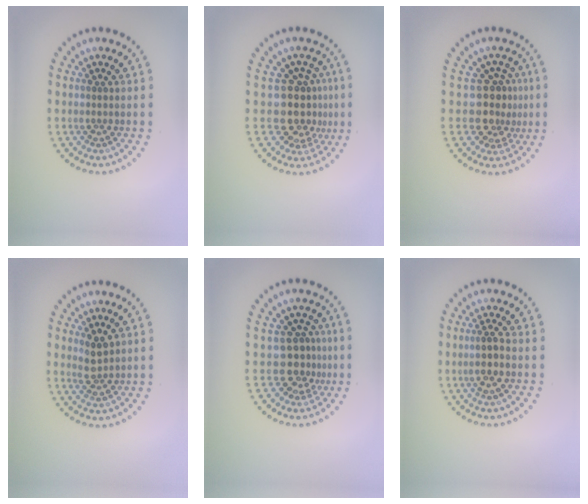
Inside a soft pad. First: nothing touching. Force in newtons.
{"total": 4.3, "press": 3.3, "slide": 2.7}
{"total": 3.6, "press": 3.0, "slide": 2.1}
{"total": 2.1, "press": 1.9, "slide": 0.8}
{"total": 3.2, "press": 2.4, "slide": 2.2}
{"total": 2.3, "press": 2.1, "slide": 0.8}